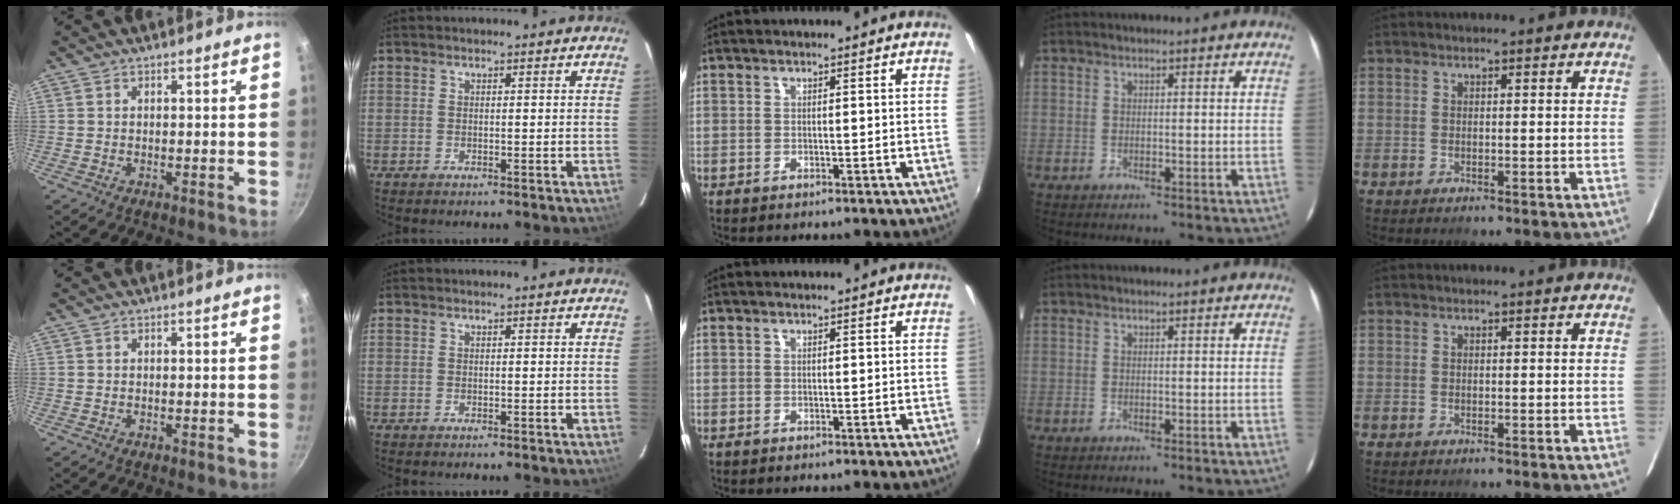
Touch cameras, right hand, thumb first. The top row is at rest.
{}